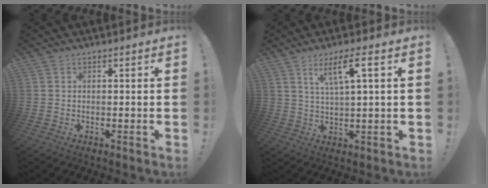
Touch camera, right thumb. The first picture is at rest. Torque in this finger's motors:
{"motor_torque": [0.02, 0.02, 0.06, 0.06, 0.01]}